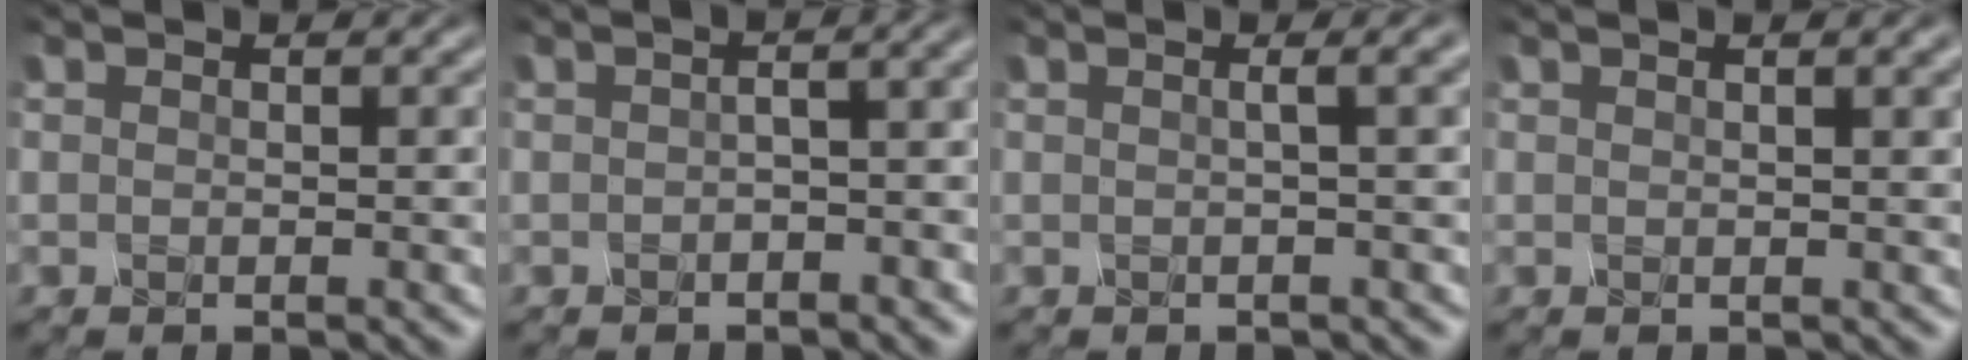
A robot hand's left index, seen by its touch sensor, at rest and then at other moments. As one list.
[{"total": 5.3, "force": [-0.4, 2.5, 4.6], "torque": [-0.042, 0.021, -0.008]}, {"total": 4.9, "force": [1.8, 2.3, 4.0], "torque": [-0.030, 0.045, 0.008]}, {"total": 5.4, "force": [2.7, 2.3, 4.1], "torque": [-0.026, 0.038, 0.022]}]